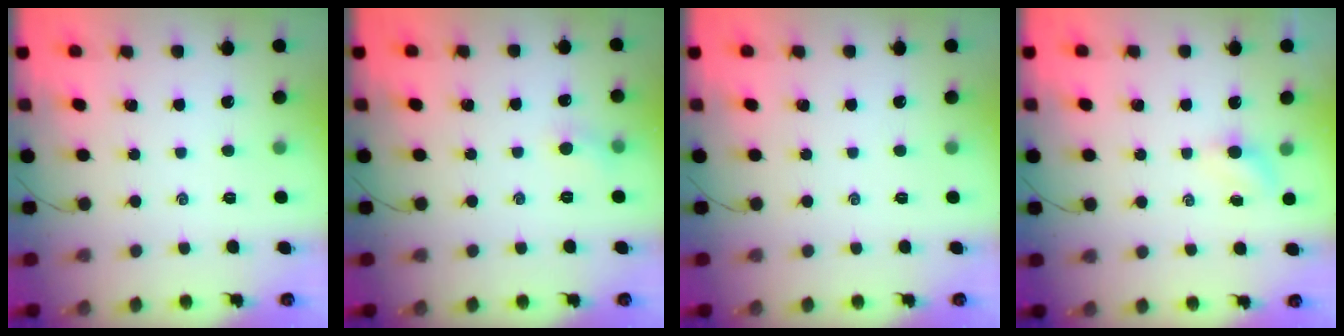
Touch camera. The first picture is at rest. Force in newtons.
{"total": 3.7, "press": 3.5, "slide": 1.3}
{"total": 0.0}
{"total": 3.4, "press": 3.2, "slide": 1.1}